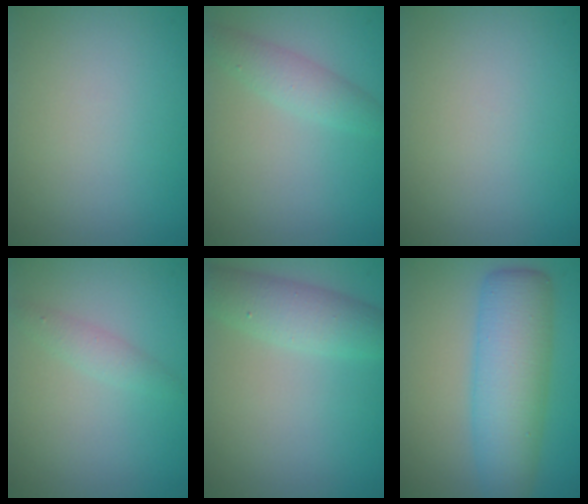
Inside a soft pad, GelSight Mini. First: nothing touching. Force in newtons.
{"total": 2.3, "press": 2.3, "slide": 0.1}
{"total": 0.0}
{"total": 1.4, "press": 1.4, "slide": 0.0}
{"total": 3.8, "press": 3.8, "slide": 0.1}
{"total": 7.2, "press": 7.2, "slide": 0.2}